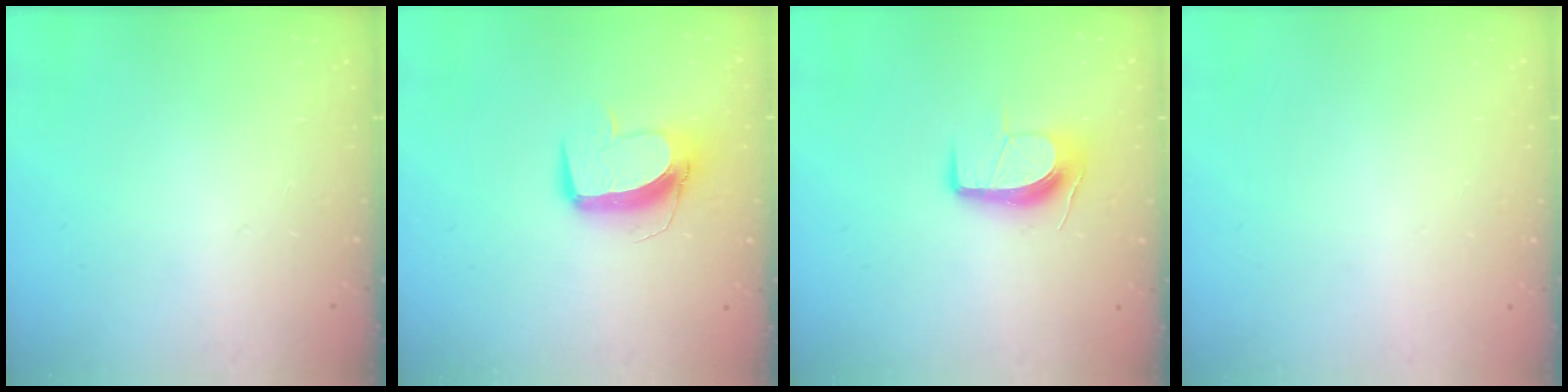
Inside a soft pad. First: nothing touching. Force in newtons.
{"total": 10.4, "press": 10.3, "slide": 1.0}
{"total": 9.9, "press": 9.9, "slide": 0.6}
{"total": 0.0}